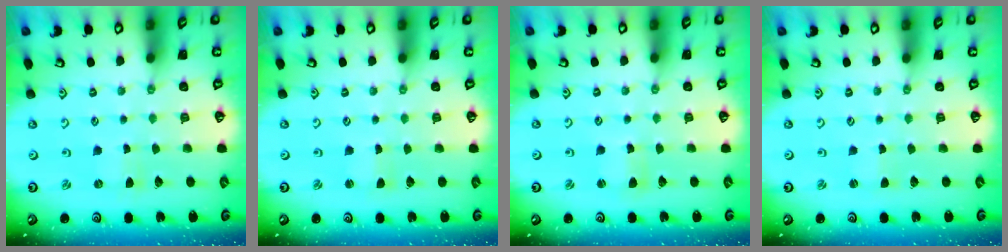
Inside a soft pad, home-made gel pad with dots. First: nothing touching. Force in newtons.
{"total": 0.7, "press": 0.7, "slide": 0.1}
{"total": 2.2, "press": 2.2, "slide": 0.3}
{"total": 0.6, "press": 0.6, "slide": 0.0}